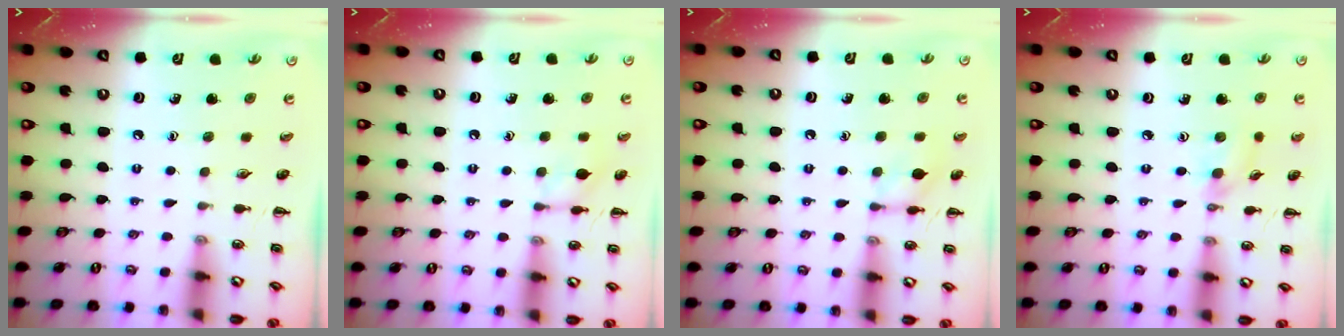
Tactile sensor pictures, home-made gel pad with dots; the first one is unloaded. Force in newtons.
{"total": 5.7, "press": 5.7, "slide": 0.3}
{"total": 6.5, "press": 6.5, "slide": 0.2}
{"total": 3.8, "press": 3.5, "slide": 1.3}